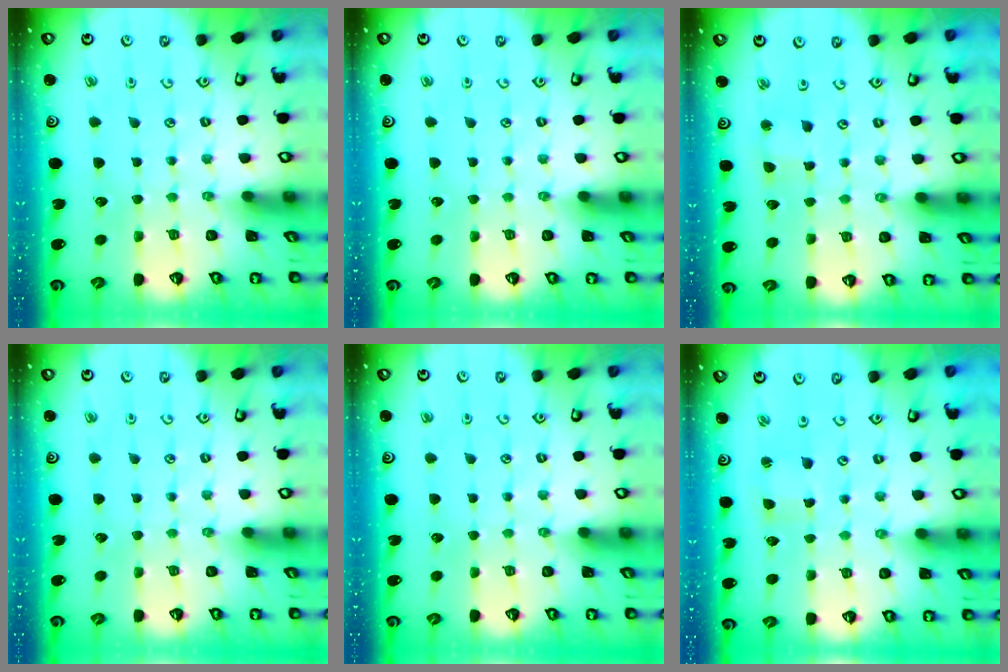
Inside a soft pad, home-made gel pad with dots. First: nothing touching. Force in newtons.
{"total": 0.0}
{"total": 2.4, "press": 2.4, "slide": 0.3}
{"total": 0.0}
{"total": 0.0}
{"total": 1.3, "press": 1.3, "slide": 0.3}